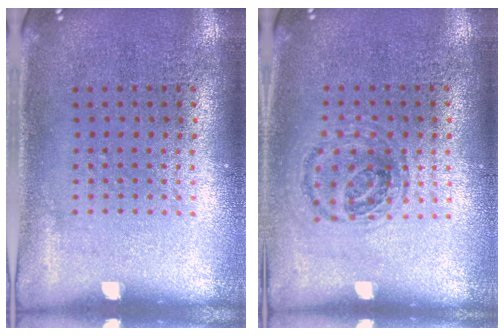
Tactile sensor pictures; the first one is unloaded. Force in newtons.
{"total": 0.9, "press": 0.9, "slide": 0.3}